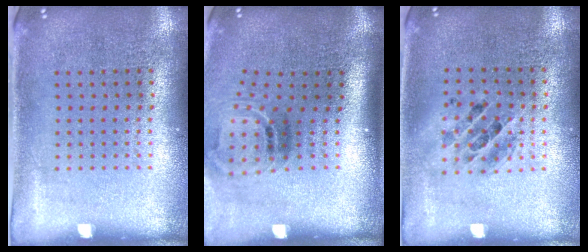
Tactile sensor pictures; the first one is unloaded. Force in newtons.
{"total": 1.8, "press": 1.1, "slide": 1.5}
{"total": 1.3, "press": 1.1, "slide": 0.5}